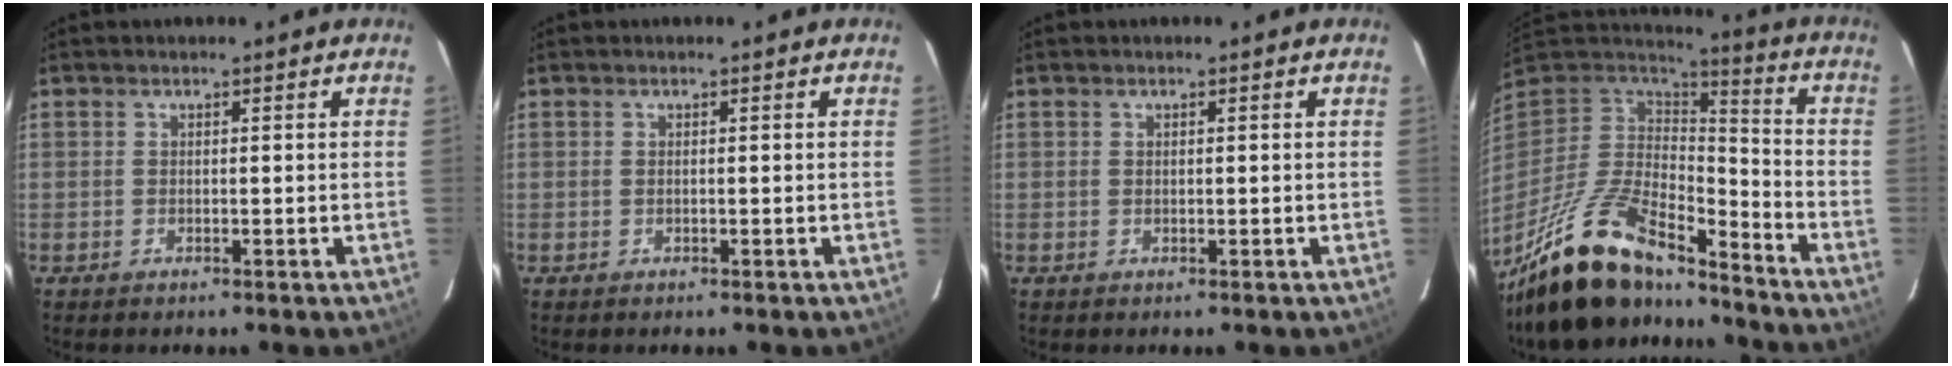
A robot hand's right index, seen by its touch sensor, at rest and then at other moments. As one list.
[{"total": 0.0}, {"total": 0.0}, {"total": 22.0, "force": [-16.8, 7.0, 12.3], "torque": [-0.250, -0.030, -0.299]}]